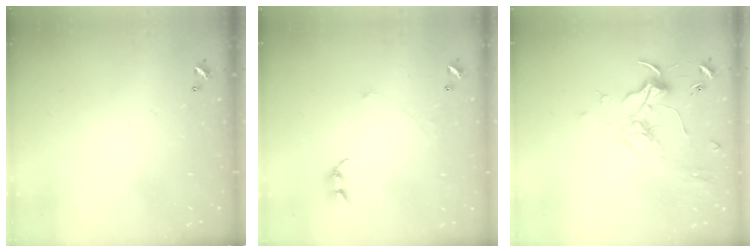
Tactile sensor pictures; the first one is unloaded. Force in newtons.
{"total": 0.7, "press": 0.6, "slide": 0.5}
{"total": 1.8, "press": 1.6, "slide": 0.9}